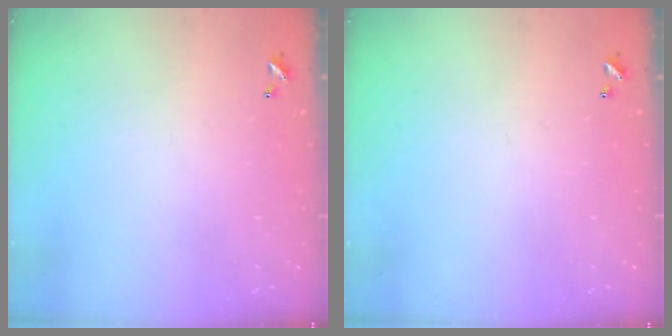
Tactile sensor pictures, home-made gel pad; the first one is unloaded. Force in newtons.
{"total": 0.0}